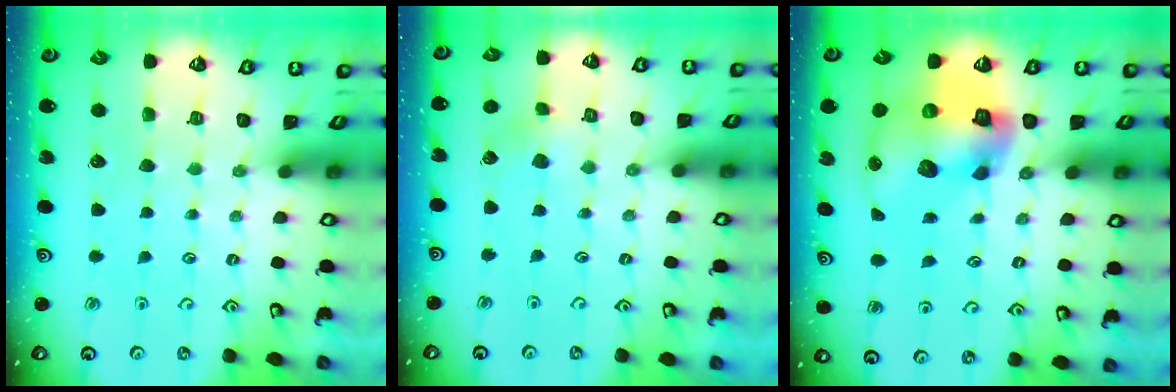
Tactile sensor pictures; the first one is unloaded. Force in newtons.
{"total": 3.2, "press": 3.1, "slide": 0.8}
{"total": 16.7, "press": 16.5, "slide": 2.2}